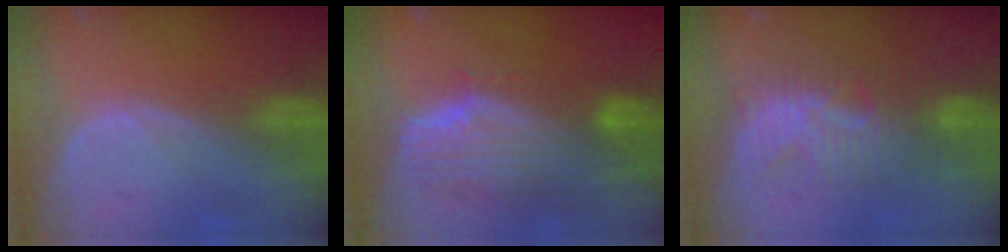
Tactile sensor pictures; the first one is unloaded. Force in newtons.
{"total": 9.9, "press": 8.8, "slide": 4.5}
{"total": 8.6, "press": 7.5, "slide": 4.0}